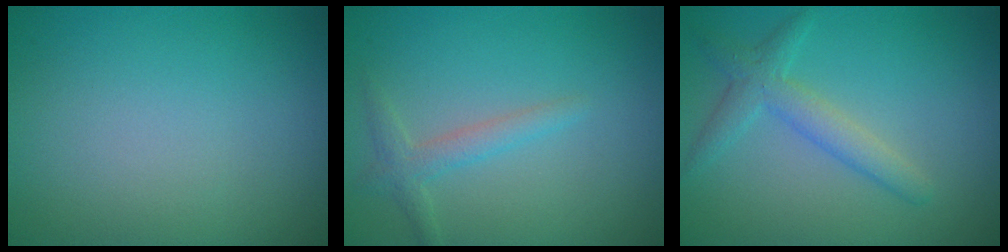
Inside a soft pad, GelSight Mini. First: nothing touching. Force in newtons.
{"total": 1.7, "press": 1.7, "slide": 0.1}
{"total": 2.6, "press": 2.6, "slide": 0.1}